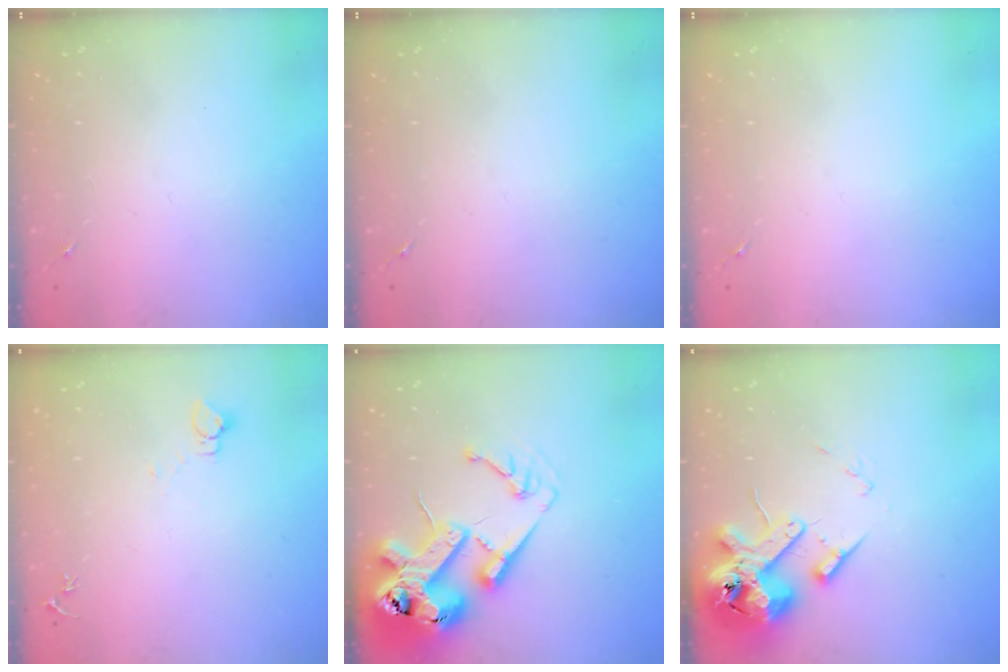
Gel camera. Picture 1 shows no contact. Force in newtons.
{"total": 0.0}
{"total": 0.0}
{"total": 2.7, "press": 2.7, "slide": 0.2}
{"total": 24.1, "press": 23.9, "slide": 3.2}
{"total": 15.8, "press": 15.5, "slide": 2.8}